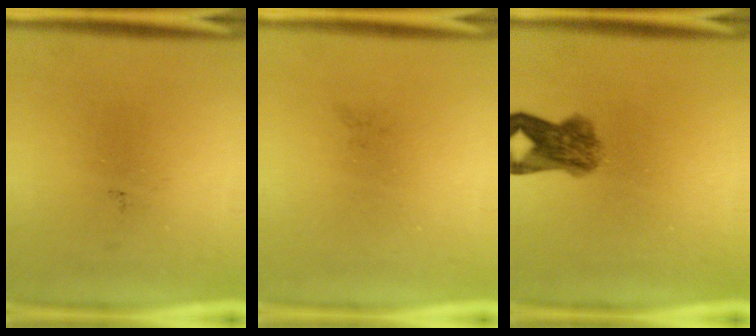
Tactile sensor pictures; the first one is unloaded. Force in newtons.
{"total": 0.0}
{"total": 5.2}